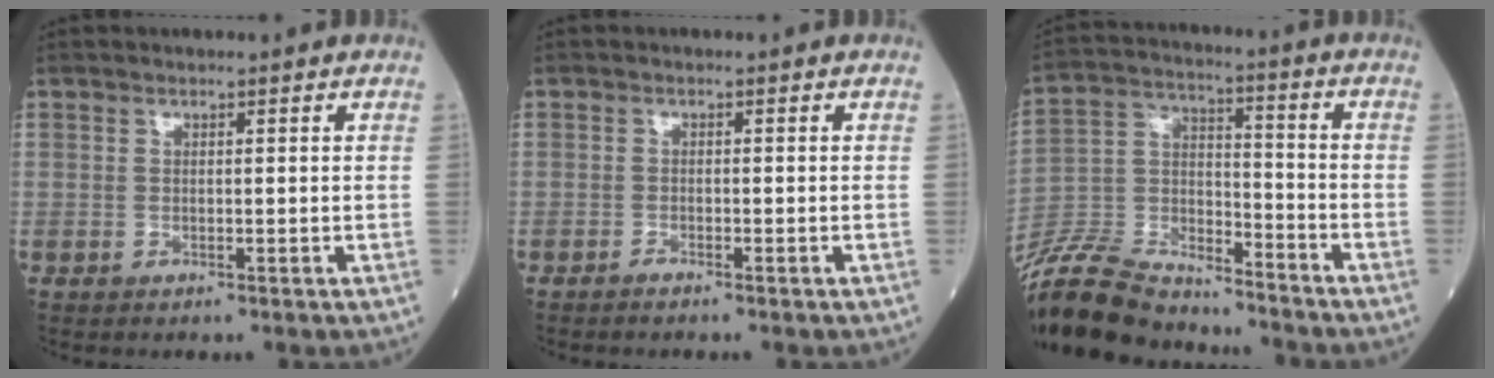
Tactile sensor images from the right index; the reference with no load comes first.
{"total": 0.9, "force": [-0.8, -0.1, 0.4], "torque": [-0.010, 0.000, -0.014]}
{"total": 17.2, "force": [-16.0, 3.9, 4.8], "torque": [-0.102, 0.018, -0.286]}